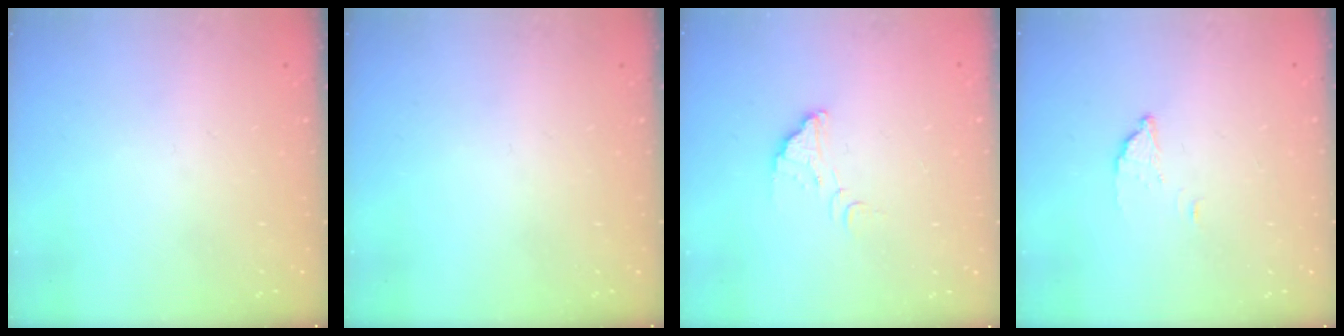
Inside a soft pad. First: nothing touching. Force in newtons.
{"total": 0.0}
{"total": 2.5, "press": 2.5, "slide": 0.1}
{"total": 2.3, "press": 2.3, "slide": 0.1}